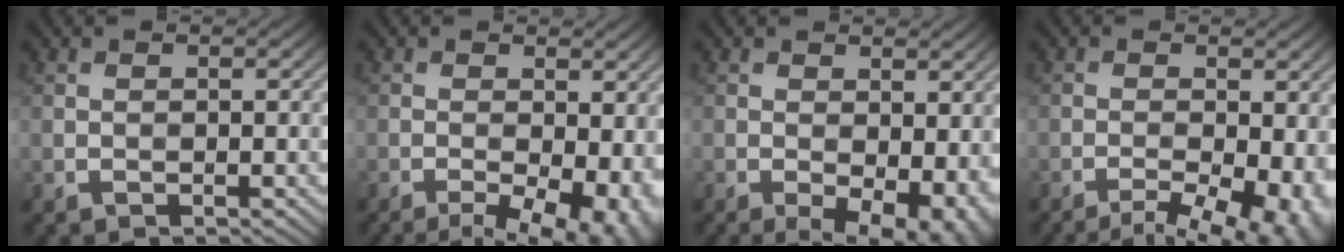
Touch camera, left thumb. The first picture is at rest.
{"total": 10.4, "force": [-3.9, 4.6, 8.5], "torque": [-0.114, -0.020, -0.041]}
{"total": 7.5, "force": [-1.9, 3.9, 6.1], "torque": [-0.080, -0.015, -0.022]}
{"total": 10.6, "force": [-5.7, 4.0, 7.9], "torque": [-0.096, -0.013, -0.063]}